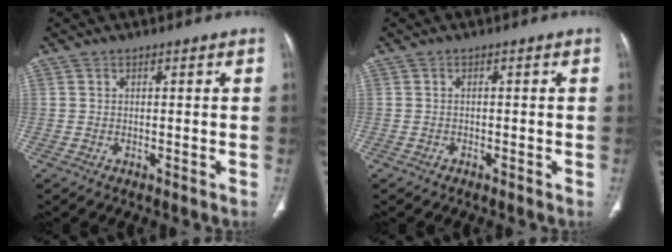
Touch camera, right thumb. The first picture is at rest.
{"total": 0.5, "force": [-0.4, 0.3, 0.1], "torque": [-0.005, 0.001, -0.012]}